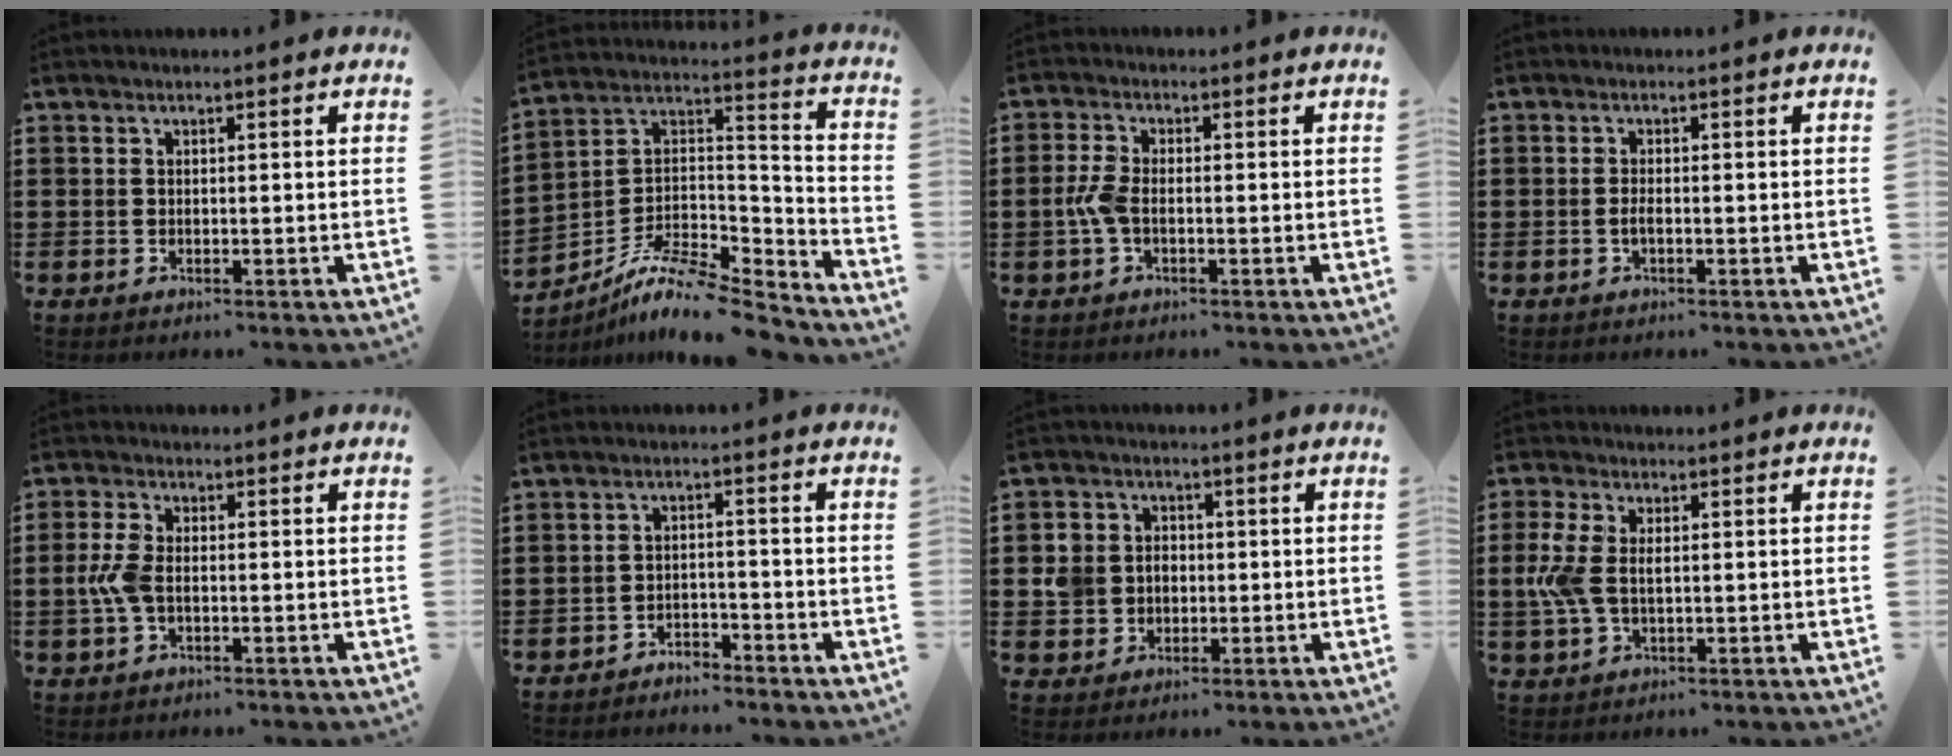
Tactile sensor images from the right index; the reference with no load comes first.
{"total": 9.7, "force": [-8.2, 2.2, 4.7], "torque": [-0.099, 0.006, -0.166]}
{"total": 3.8, "force": [-1.0, 1.6, 3.3], "torque": [-0.079, -0.001, -0.023]}
{"total": 1.4, "force": [-0.6, 0.3, 1.2], "torque": [-0.024, 0.000, -0.010]}
{"total": 4.4, "force": [-0.7, 2.4, 3.7], "torque": [-0.096, -0.006, -0.020]}
{"total": 2.8, "force": [-2.8, 0.2, -0.1], "torque": [-0.008, 0.000, -0.060]}
{"total": 5.2, "force": [-0.2, 4.9, 1.8], "torque": [-0.065, 0.012, -0.010]}
{"total": 6.0, "force": [0.2, 3.3, 5.0], "torque": [-0.132, -0.002, -0.006]}